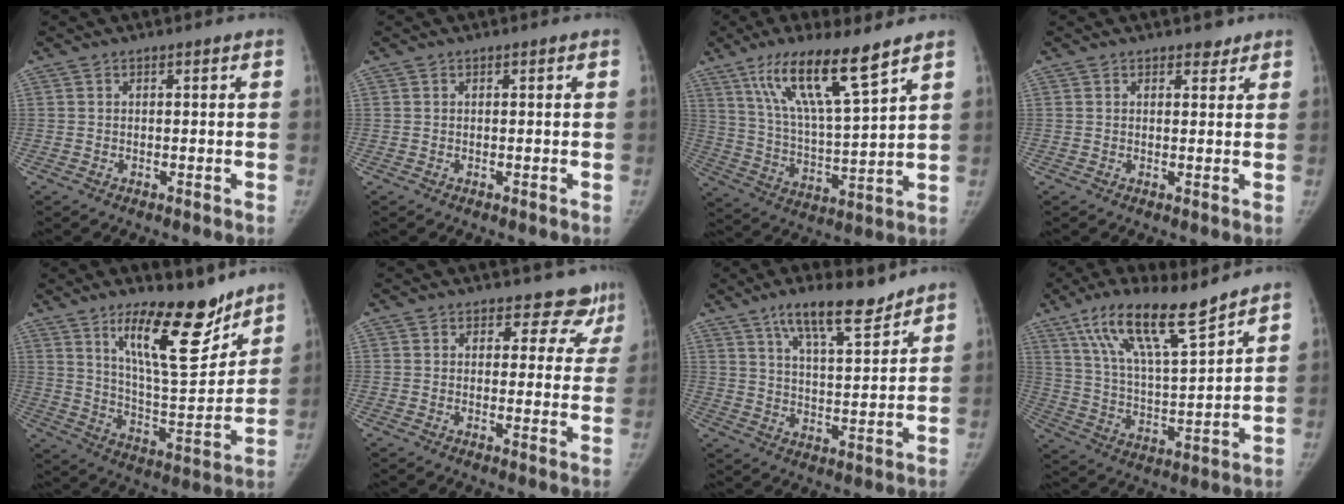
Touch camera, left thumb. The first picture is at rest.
{"total": 0.0}
{"total": 16.0, "force": [10.2, 2.6, 12.1], "torque": [-0.210, -0.051, 0.197]}
{"total": 1.8, "force": [1.4, 1.1, 0.4], "torque": [0.008, -0.009, 0.015]}
{"total": 17.5, "force": [11.9, 5.5, 11.6], "torque": [-0.141, -0.092, 0.203]}
{"total": 7.2, "force": [5.8, 4.1, 1.1], "torque": [0.035, -0.028, 0.050]}
{"total": 12.7, "force": [8.8, 3.9, 8.3], "torque": [-0.122, -0.044, 0.154]}
{"total": 15.8, "force": [10.9, 3.2, 11.0], "torque": [-0.185, -0.053, 0.208]}